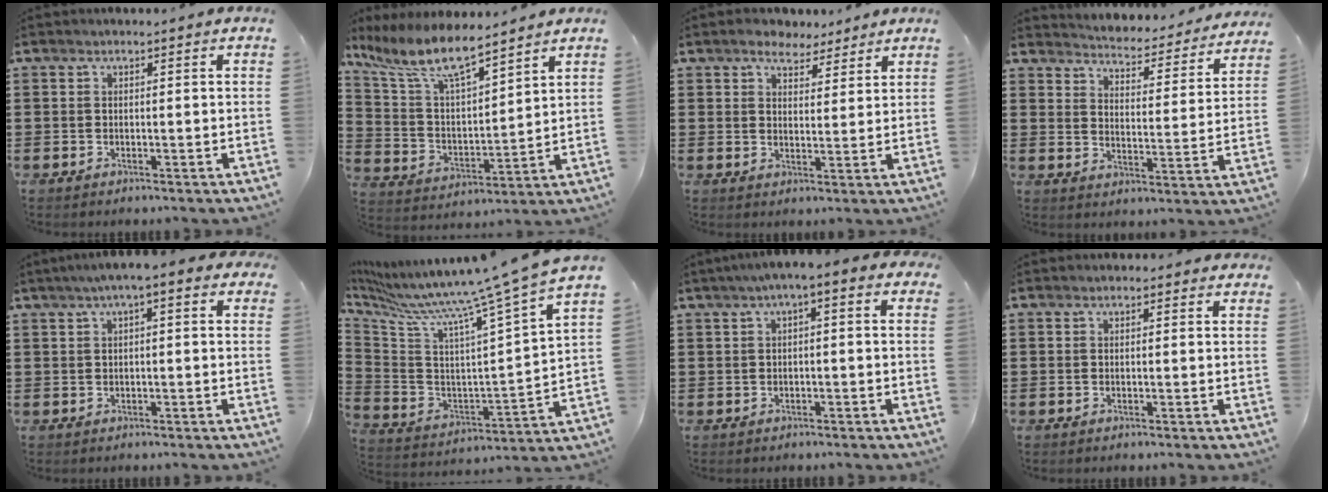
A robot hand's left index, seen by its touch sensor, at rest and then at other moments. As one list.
[{"total": 9.5, "force": [7.7, 1.7, 5.3], "torque": [-0.131, -0.033, 0.135]}, {"total": 3.9, "force": [3.3, 1.7, 1.0], "torque": [-0.031, 0.004, 0.063]}, {"total": 3.7, "force": [3.7, 0.0, 0.1], "torque": [-0.018, -0.041, 0.054]}, {"total": 2.4, "force": [-0.1, 0.4, 2.4], "torque": [-0.043, 0.005, -0.006]}, {"total": 10.7, "force": [9.3, -1.9, 5.0], "torque": [-0.132, -0.080, 0.136]}, {"total": 2.3, "force": [-1.1, 0.4, 1.9], "torque": [-0.034, 0.003, -0.026]}, {"total": 0.6, "force": [0.1, 0.5, 0.3], "torque": [-0.008, 0.004, 0.001]}]